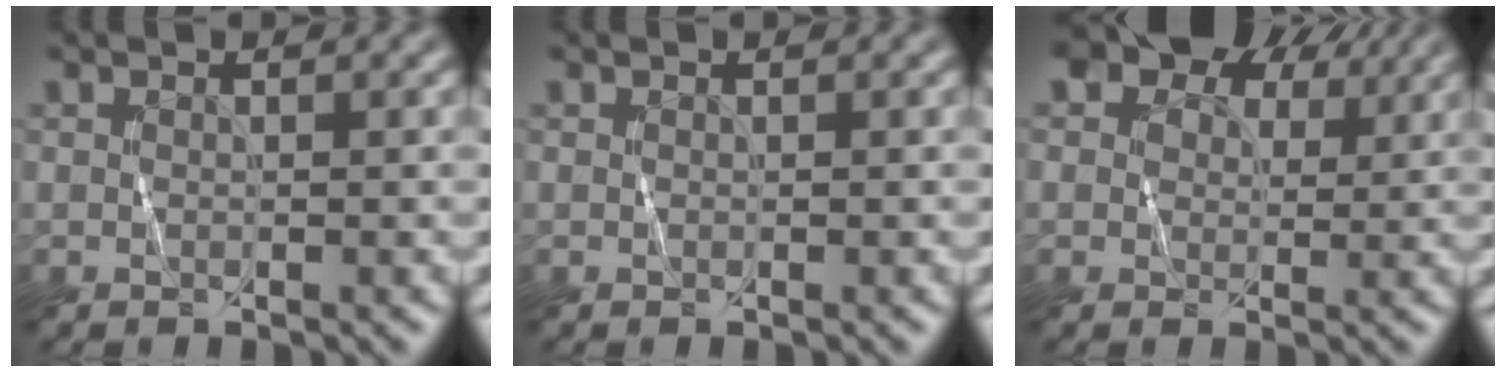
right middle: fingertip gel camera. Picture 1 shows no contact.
{"total": 0.0}
{"total": 11.2, "force": [7.3, 6.5, 5.6], "torque": [-0.089, 0.024, 0.100]}